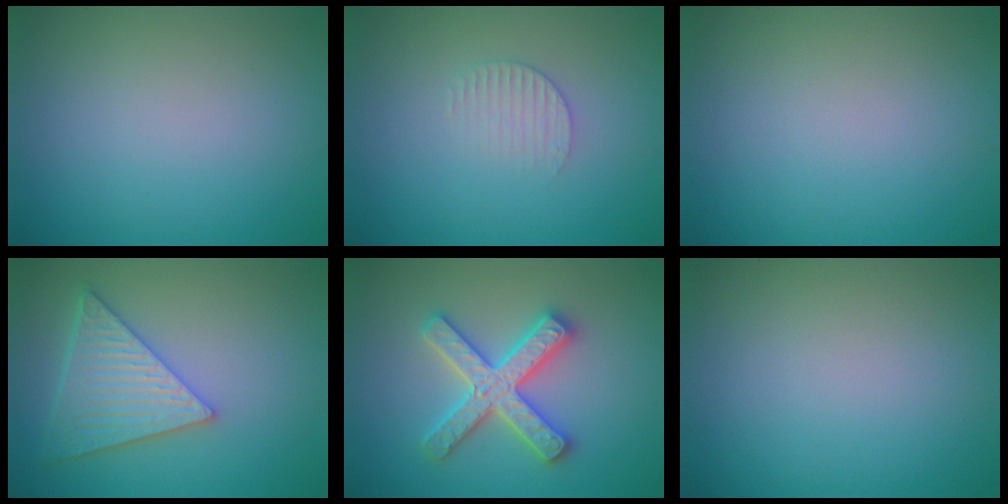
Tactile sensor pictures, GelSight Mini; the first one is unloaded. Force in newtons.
{"total": 1.5, "press": 1.5, "slide": 0.4}
{"total": 0.0}
{"total": 5.8, "press": 4.9, "slide": 3.1}
{"total": 4.9, "press": 4.9, "slide": 0.8}
{"total": 0.0}